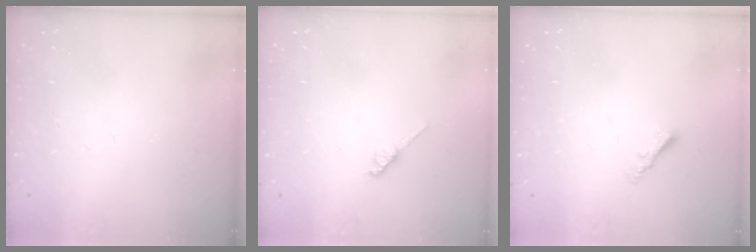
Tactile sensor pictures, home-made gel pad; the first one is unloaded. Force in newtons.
{"total": 3.5, "press": 3.5, "slide": 0.4}
{"total": 2.0, "press": 2.0, "slide": 0.3}